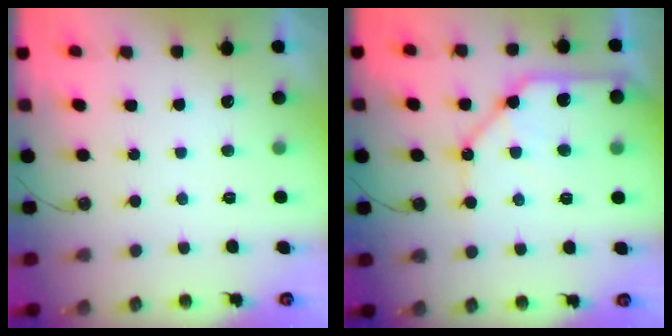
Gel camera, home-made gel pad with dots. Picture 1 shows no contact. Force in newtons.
{"total": 14.1, "press": 13.9, "slide": 1.8}